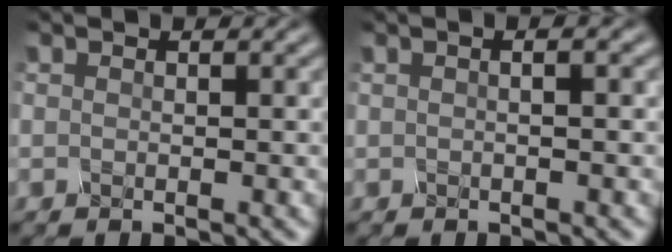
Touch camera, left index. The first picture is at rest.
{"total": 2.1, "force": [0.6, 0.8, 1.8], "torque": [-0.016, 0.002, -0.007]}